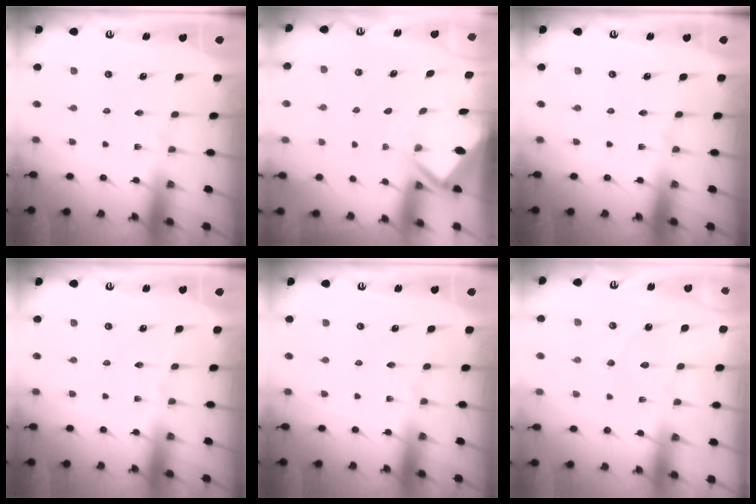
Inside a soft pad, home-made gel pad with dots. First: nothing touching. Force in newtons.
{"total": 3.2, "press": 3.2, "slide": 0.3}
{"total": 0.0}
{"total": 0.0}
{"total": 0.0}
{"total": 3.9, "press": 3.9, "slide": 0.2}